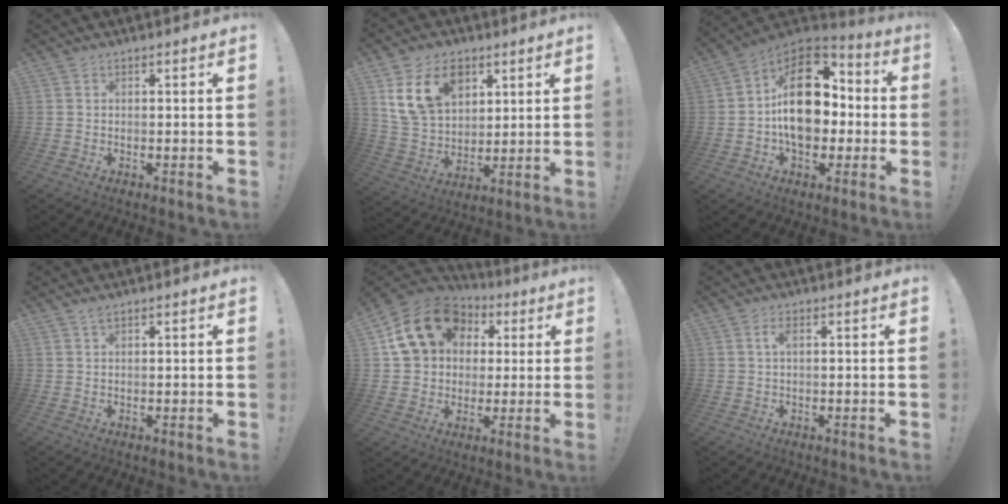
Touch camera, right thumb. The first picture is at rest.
{"total": 15.6, "force": [7.8, 10.7, 8.4], "torque": [-0.144, -0.027, 0.148]}
{"total": 21.6, "force": [1.0, 14.5, 15.9], "torque": [-0.243, 0.011, 0.024]}
{"total": 1.1, "force": [0.9, 0.2, 0.6], "torque": [-0.009, -0.001, 0.015]}
{"total": 17.2, "force": [6.4, 13.6, 8.5], "torque": [-0.130, -0.014, 0.129]}
{"total": 2.1, "force": [0.6, 0.5, 2.0], "torque": [-0.034, 0.001, 0.007]}